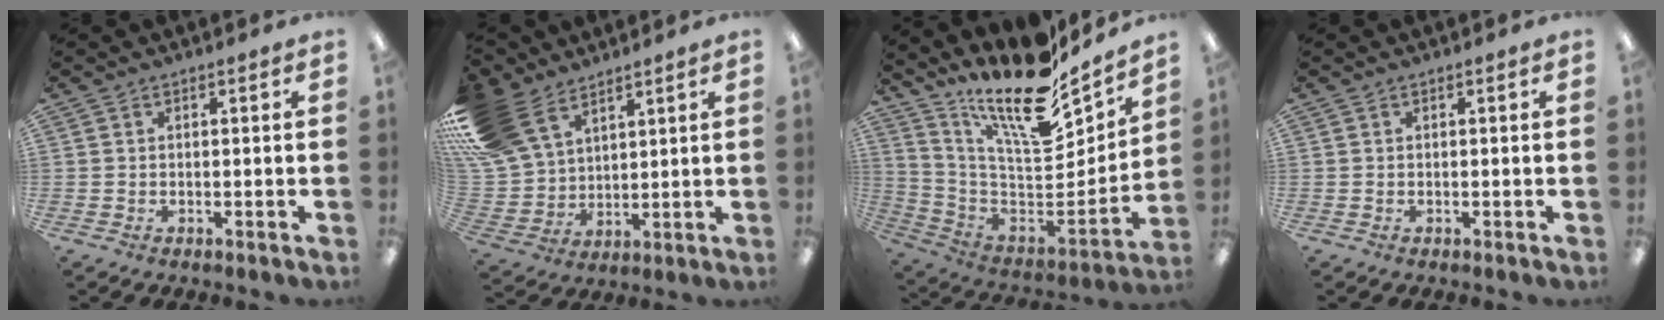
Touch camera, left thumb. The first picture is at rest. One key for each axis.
{"total": 17.9, "fx": 11.0, "fy": 11.3, "fz": 8.6, "tx": -0.201, "ty": -0.044, "tz": 0.214}
{"total": 19.9, "fx": 15.0, "fy": 6.0, "fz": 11.6, "tx": -0.192, "ty": -0.125, "tz": 0.253}
{"total": 0.0}